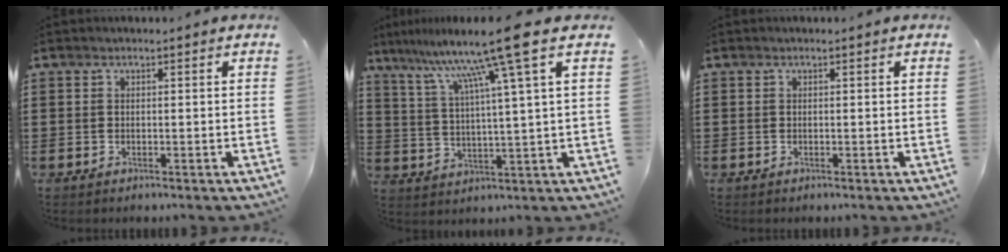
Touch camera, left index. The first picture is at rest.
{"total": 12.2, "force": [7.6, -1.7, 9.3], "torque": [-0.202, -0.027, 0.116]}
{"total": 0.0}